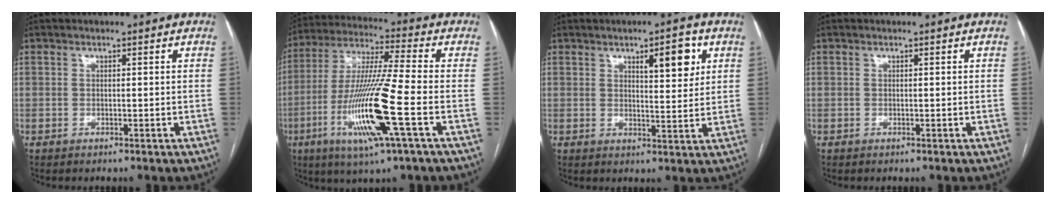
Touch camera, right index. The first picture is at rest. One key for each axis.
{"total": 16.7, "fx": -5.3, "fy": -0.1, "fz": 15.8, "tx": -0.325, "ty": -0.020, "tz": -0.102}
{"total": 6.4, "fx": 2.9, "fy": 1.6, "fz": 5.5, "tx": -0.078, "ty": -0.001, "tz": 0.042}
{"total": 0.0}